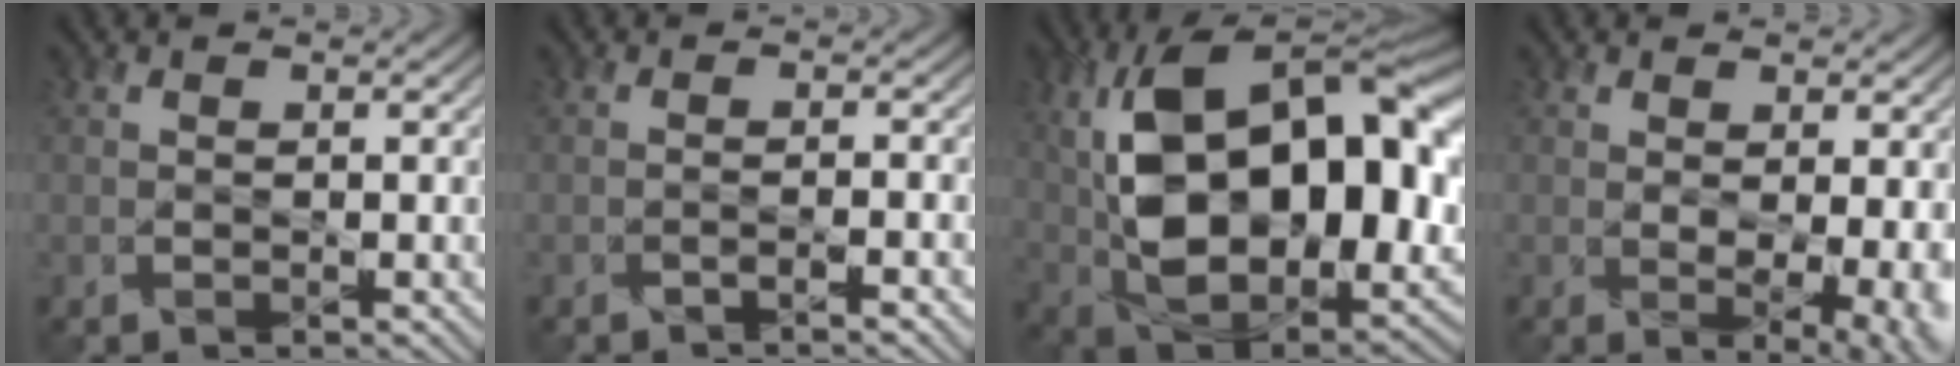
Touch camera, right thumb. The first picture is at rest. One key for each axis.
{"total": 1.6, "fx": -1.0, "fy": 0.1, "fz": 1.2, "tx": -0.017, "ty": 0.003, "tz": -0.025}
{"total": 20.7, "fx": 4.2, "fy": 11.6, "fz": 16.7, "tx": -0.304, "ty": 0.010, "tz": 0.080}
{"total": 6.2, "fx": -0.3, "fy": 2.4, "fz": 5.7, "tx": -0.072, "ty": -0.016, "tz": 0.014}